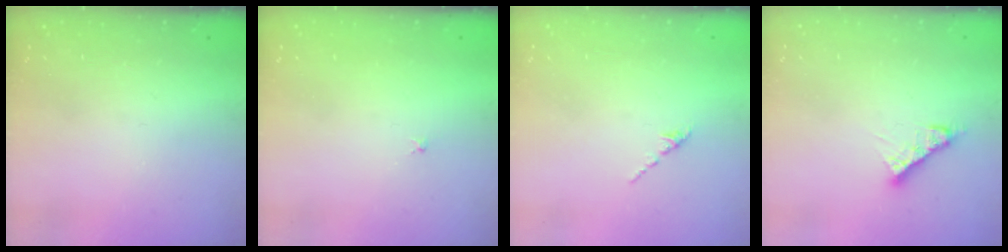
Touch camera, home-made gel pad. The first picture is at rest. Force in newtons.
{"total": 1.0, "press": 0.9, "slide": 0.3}
{"total": 1.6, "press": 1.5, "slide": 0.6}
{"total": 6.6, "press": 6.6, "slide": 0.4}